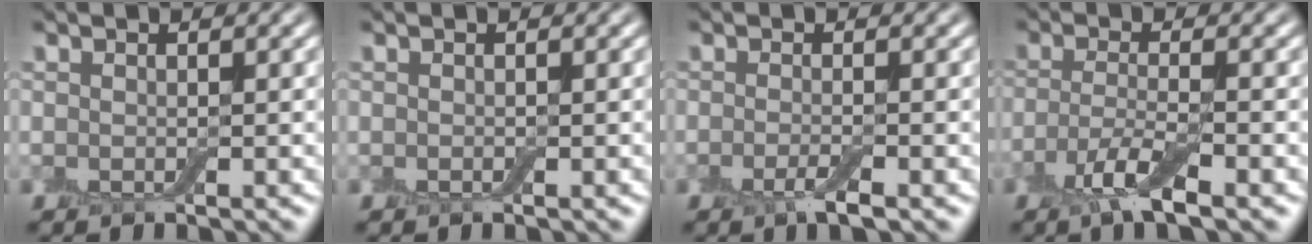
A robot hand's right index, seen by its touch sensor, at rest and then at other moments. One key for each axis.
{"total": 0.0}
{"total": 1.9, "fx": -0.9, "fy": 0.3, "fz": 1.6, "tx": -0.027, "ty": -0.003, "tz": -0.019}
{"total": 3.7, "fx": -1.9, "fy": 0.7, "fz": 3.1, "tx": -0.066, "ty": -0.006, "tz": -0.044}